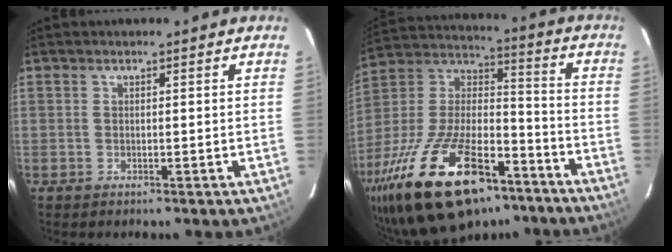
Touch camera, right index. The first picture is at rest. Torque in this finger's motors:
{"motor_torque": [1.48, -0.66, 0.95, 0.21]}